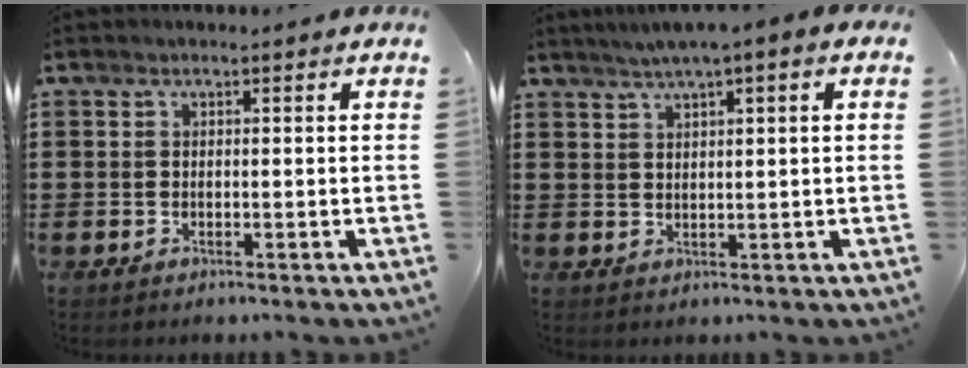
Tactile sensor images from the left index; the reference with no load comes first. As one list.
[{"total": 2.3, "force": [1.2, 0.1, 1.9], "torque": [-0.038, 0.003, 0.020]}]